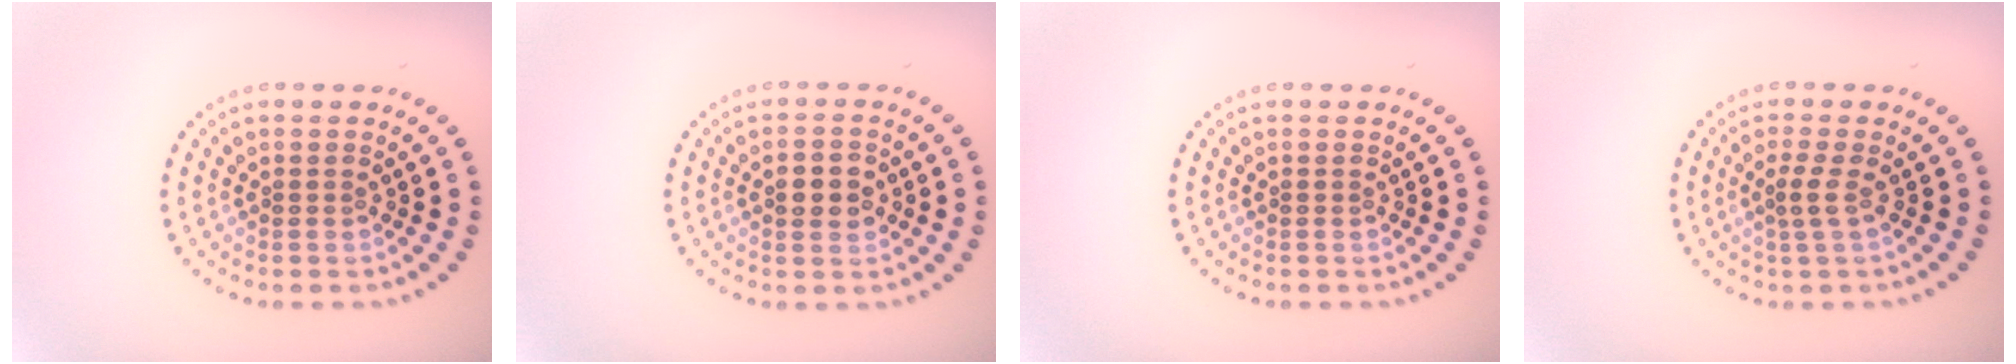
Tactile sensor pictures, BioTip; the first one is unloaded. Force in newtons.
{"total": 2.7, "press": 2.7, "slide": 0.2}
{"total": 0.0}
{"total": 1.3, "press": 0.9, "slide": 0.9}